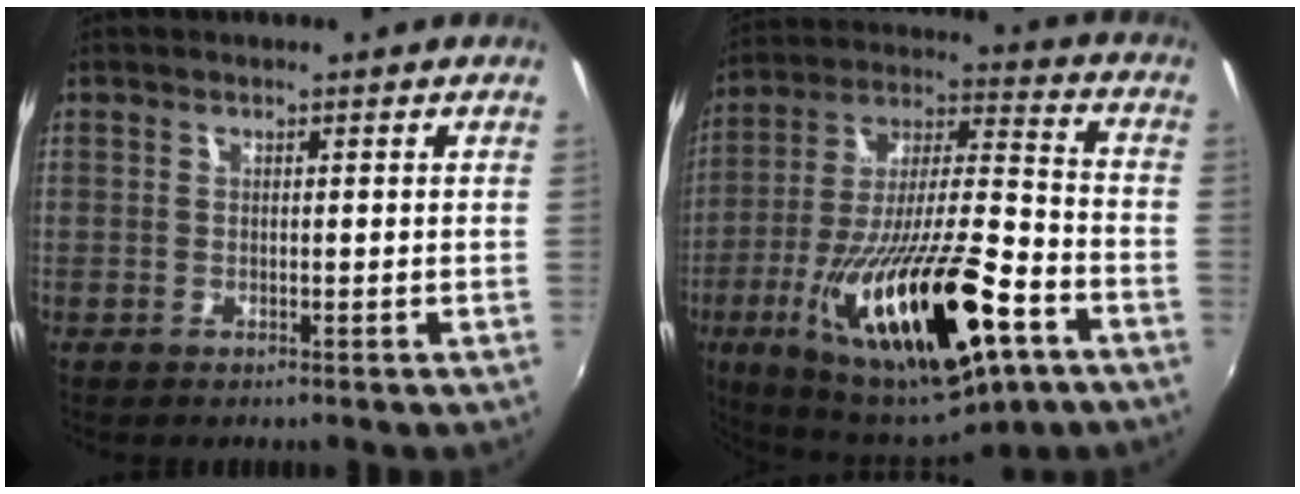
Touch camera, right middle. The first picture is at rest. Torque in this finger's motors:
{"motor_torque": [2.14, 0.00, 0.77, 0.21]}